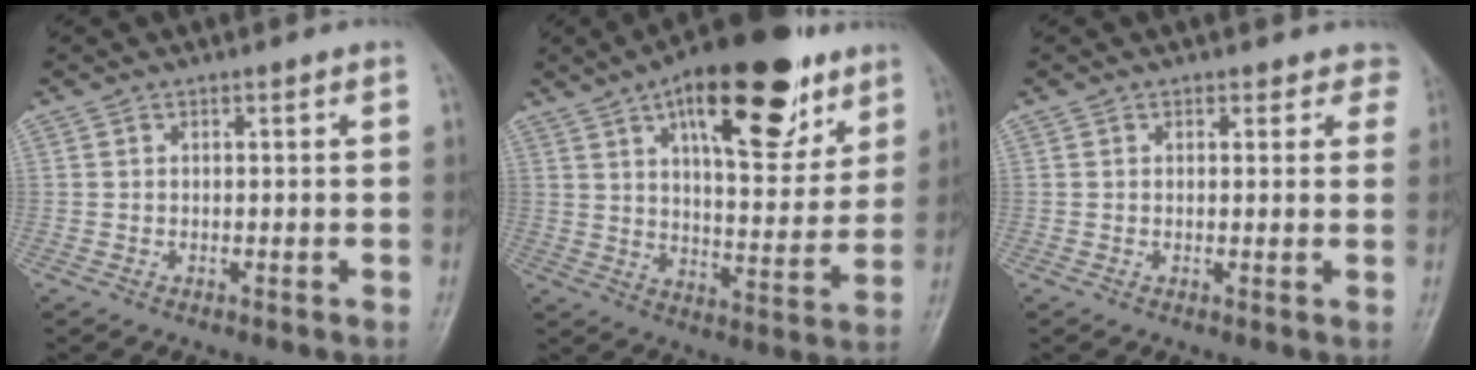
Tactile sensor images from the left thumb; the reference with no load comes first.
{"total": 22.9, "force": [12.5, 9.4, 16.8], "torque": [-0.212, -0.037, 0.192]}
{"total": 3.5, "force": [2.9, 2.0, 0.1], "torque": [0.039, -0.012, 0.015]}